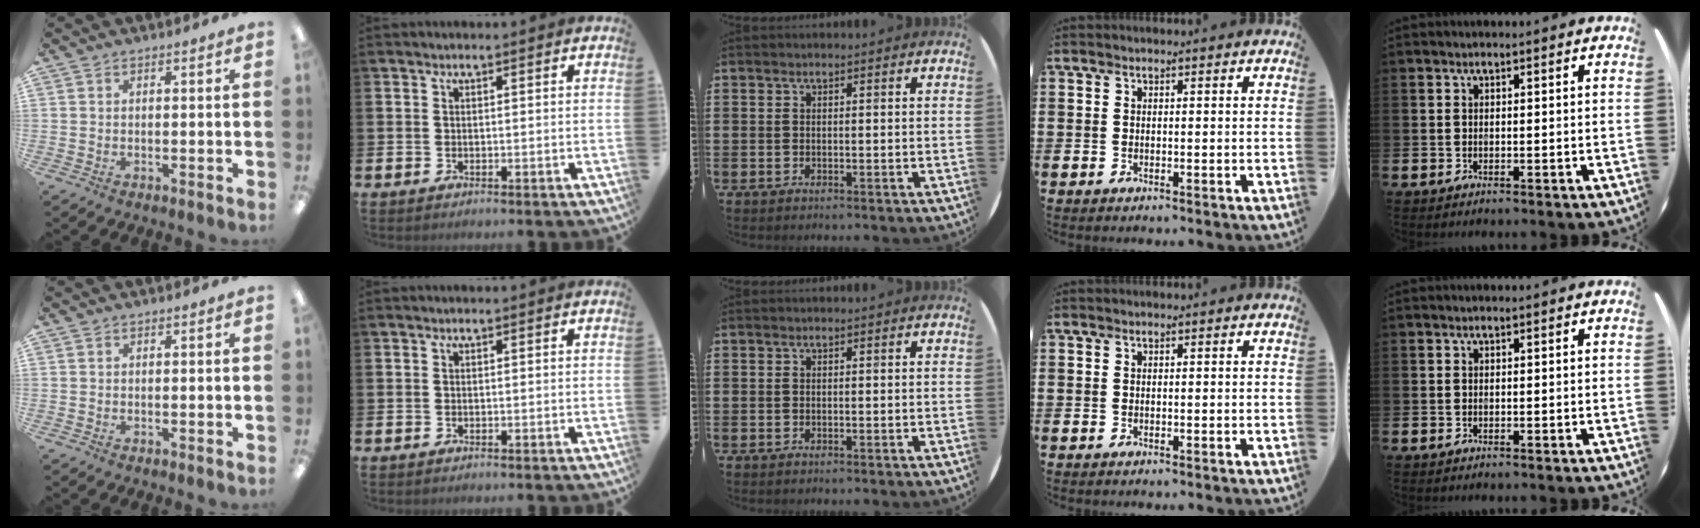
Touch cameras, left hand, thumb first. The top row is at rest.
{}